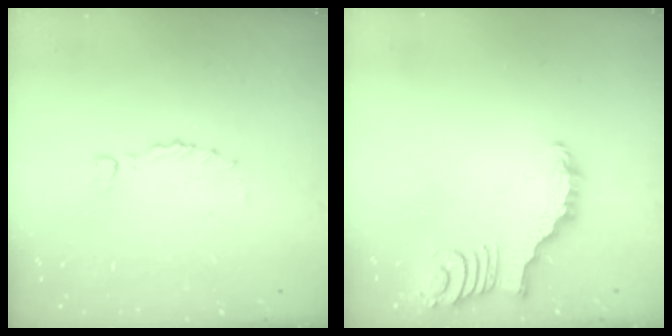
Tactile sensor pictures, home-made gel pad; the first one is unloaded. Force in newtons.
{"total": 2.6, "press": 2.6, "slide": 0.3}